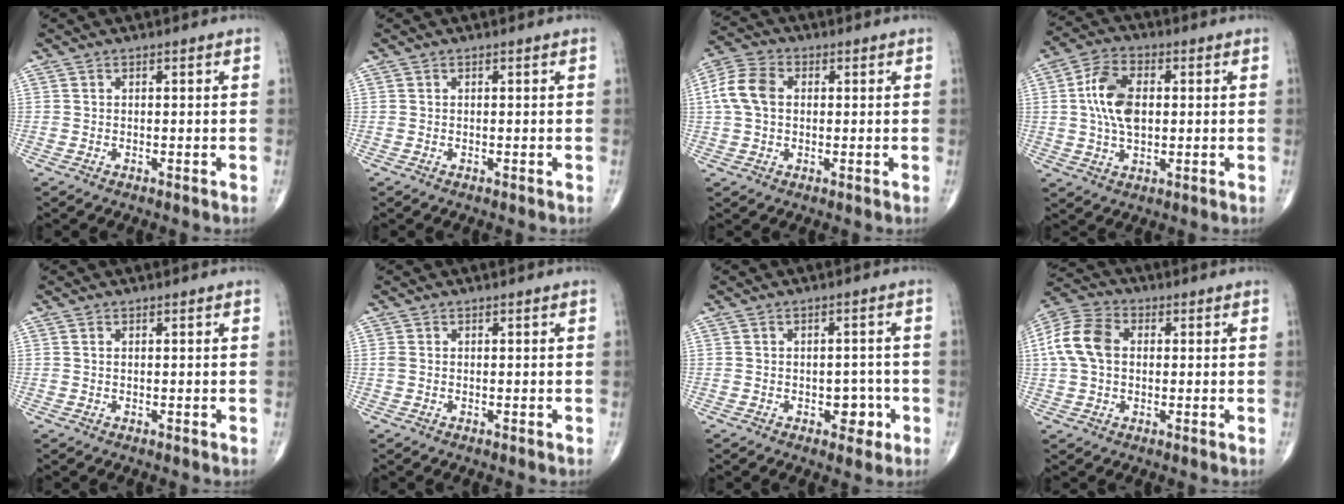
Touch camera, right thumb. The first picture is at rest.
{"total": 0.0}
{"total": 7.9, "force": [0.9, 5.6, 5.5], "torque": [-0.119, 0.020, 0.012]}
{"total": 10.3, "force": [1.0, 6.0, 8.3], "torque": [-0.155, 0.008, 0.018]}
{"total": 0.0}
{"total": 0.8, "force": [0.0, 0.6, 0.6], "torque": [-0.018, 0.003, 0.001]}
{"total": 4.0, "force": [-1.5, 2.7, 2.6], "torque": [-0.008, 0.011, -0.018]}
{"total": 10.3, "force": [1.1, 7.2, 7.2], "torque": [-0.147, 0.026, 0.015]}